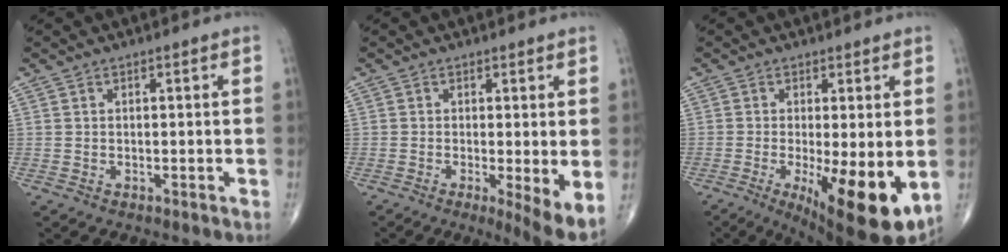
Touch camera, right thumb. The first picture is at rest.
{"total": 6.2, "force": [-0.8, 1.3, 6.1], "torque": [-0.097, -0.020, -0.015]}
{"total": 14.1, "force": [-3.3, 3.9, 13.1], "torque": [-0.184, -0.027, -0.037]}